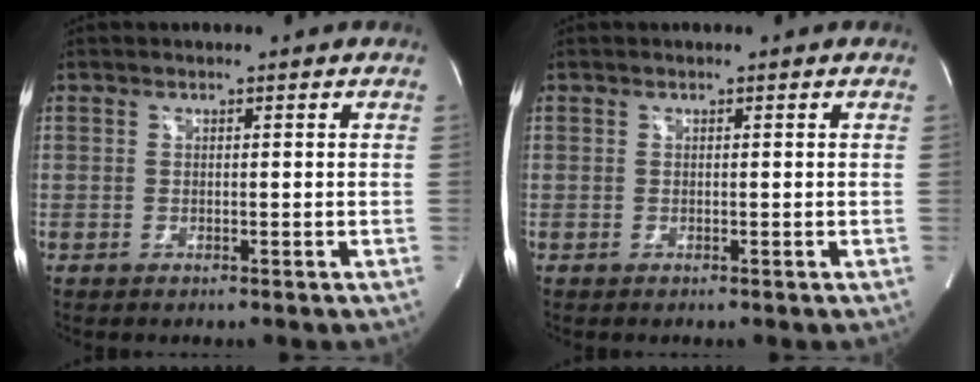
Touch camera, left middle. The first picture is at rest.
{"total": 0.0}